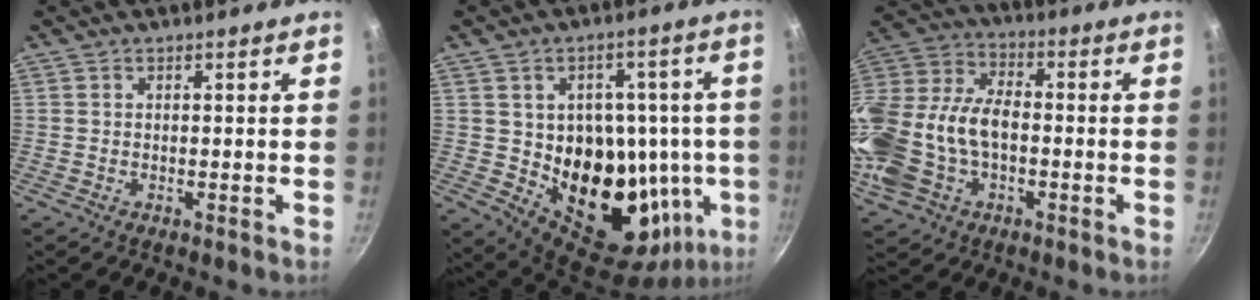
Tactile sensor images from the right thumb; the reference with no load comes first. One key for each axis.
{"total": 22.5, "fx": -1.4, "fy": 15.9, "fz": 15.9, "tx": -0.167, "ty": -0.004, "tz": -0.001}
{"total": 22.8, "fx": -3.6, "fy": 15.2, "fz": 16.7, "tx": -0.361, "ty": 0.039, "tz": -0.069}